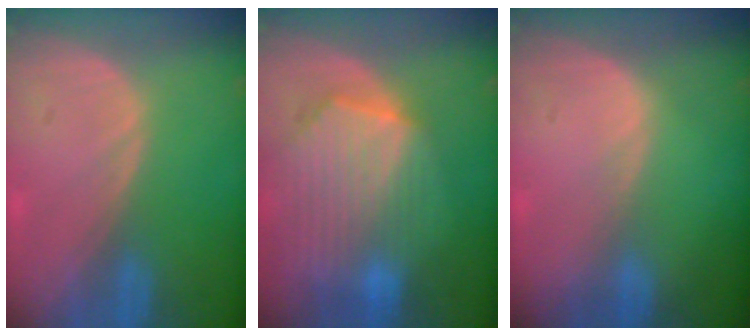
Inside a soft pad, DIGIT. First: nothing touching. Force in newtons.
{"total": 10.2, "press": 8.9, "slide": 5.0}
{"total": 0.5, "press": 0.3, "slide": 0.4}